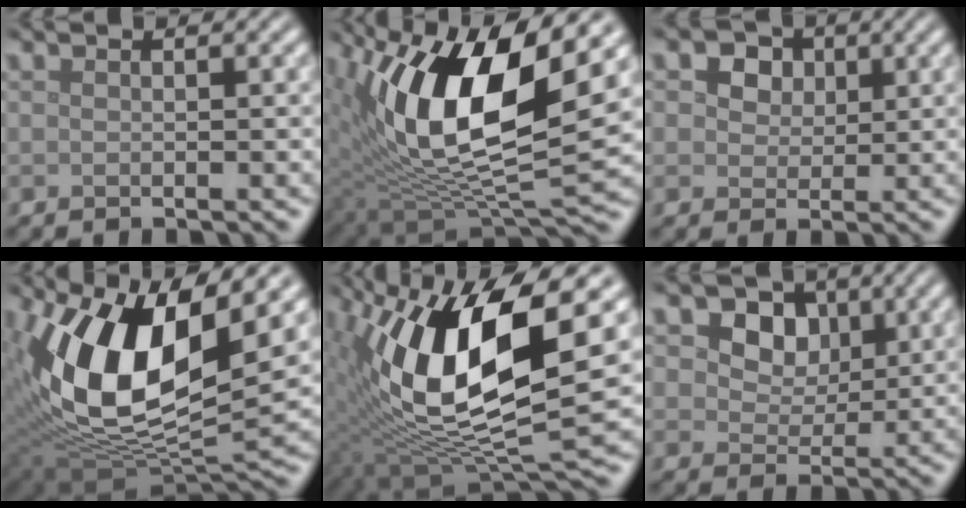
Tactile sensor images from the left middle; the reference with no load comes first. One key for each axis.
{"total": 14.2, "fx": 4.4, "fy": 5.1, "fz": 12.5, "tx": -0.225, "ty": 0.002, "tz": 0.076}
{"total": 7.1, "fx": 3.8, "fy": 4.9, "fz": 3.5, "tx": -0.061, "ty": 0.015, "tz": 0.037}
{"total": 14.4, "fx": 3.9, "fy": 6.9, "fz": 12.0, "tx": -0.228, "ty": -0.002, "tz": 0.066}
{"total": 13.8, "fx": 2.8, "fy": 5.1, "fz": 12.5, "tx": -0.238, "ty": -0.009, "tz": 0.054}
{"total": 6.9, "fx": 3.3, "fy": 5.1, "fz": 3.3, "tx": -0.076, "ty": -0.003, "tz": 0.058}